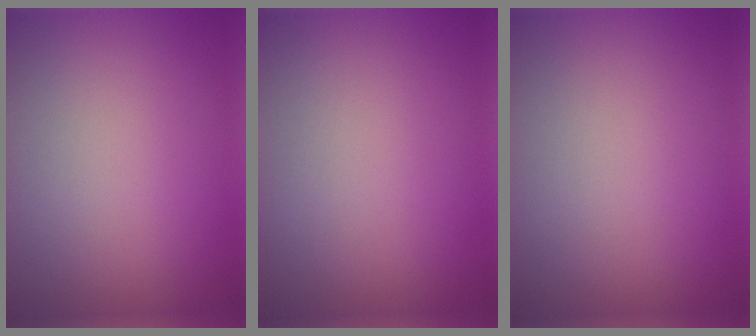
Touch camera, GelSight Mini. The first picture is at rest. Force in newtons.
{"total": 0.0}
{"total": 0.0}